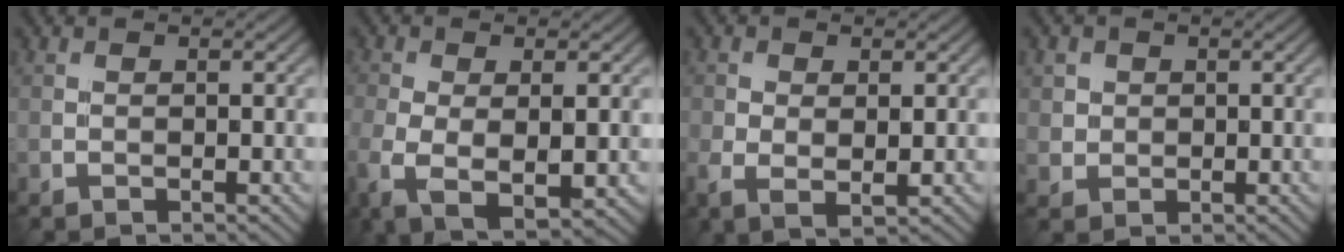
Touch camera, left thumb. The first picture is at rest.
{"total": 7.5, "force": [-1.6, 3.8, 6.3], "torque": [-0.147, -0.029, -0.023]}
{"total": 4.4, "force": [-0.2, 2.7, 3.5], "torque": [-0.080, -0.011, -0.004]}
{"total": 2.9, "force": [0.9, 2.7, 0.7], "torque": [-0.029, -0.009, 0.025]}